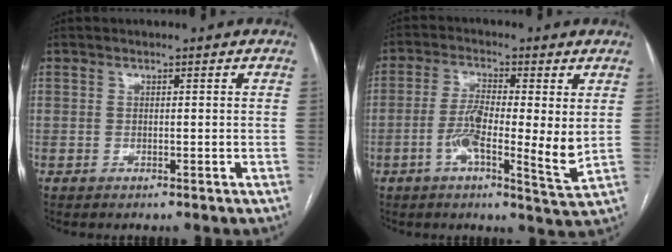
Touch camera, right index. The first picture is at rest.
{"total": 9.7, "force": [-0.6, 1.5, 9.5], "torque": [-0.168, -0.006, -0.020]}